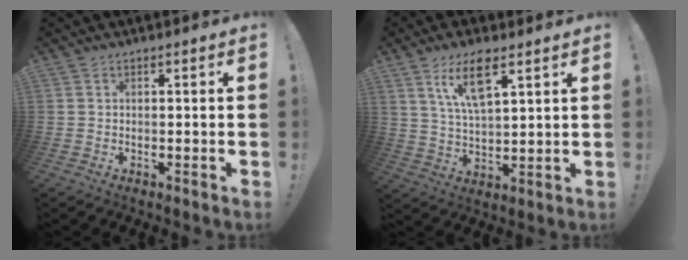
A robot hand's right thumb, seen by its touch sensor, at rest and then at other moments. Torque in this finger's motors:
{"motor_torque": [0.15, 0.15, 0.11, 0.09, 0.06]}